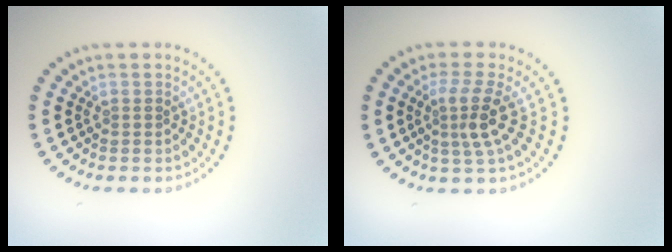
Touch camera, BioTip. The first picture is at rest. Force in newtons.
{"total": 3.0, "press": 2.3, "slide": 2.0}